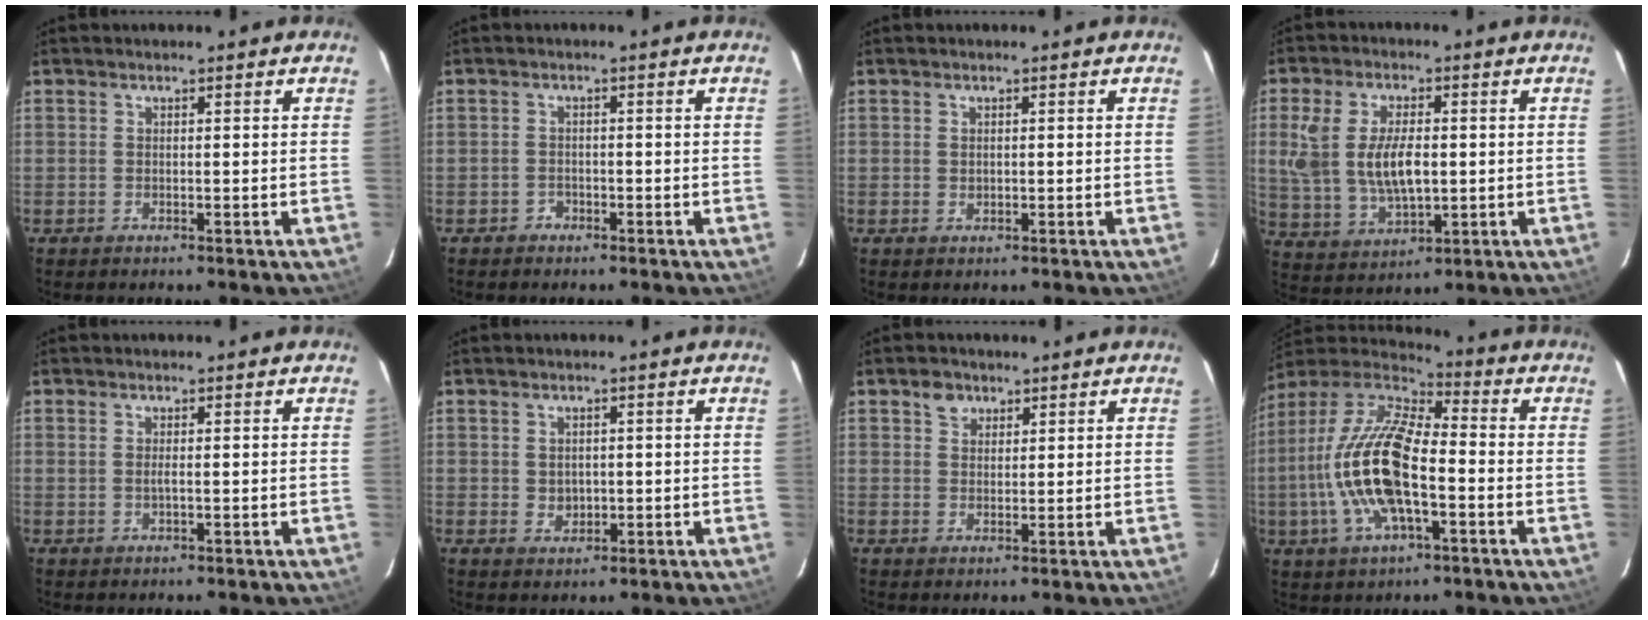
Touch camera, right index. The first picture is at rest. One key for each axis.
{"total": 1.9, "fx": -1.4, "fy": 1.3, "fz": 0.0, "tx": -0.004, "ty": 0.004, "tz": -0.023}
{"total": 0.9, "fx": 0.2, "fy": 0.7, "fz": 0.6, "tx": -0.010, "ty": 0.001, "tz": 0.004}
{"total": 11.9, "fx": 0.6, "fy": 6.2, "fz": 10.1, "tx": -0.207, "ty": 0.001, "tz": 0.023}
{"total": 1.2, "fx": 0.1, "fy": 0.3, "fz": 1.2, "tx": -0.024, "ty": -0.001, "tz": 0.000}
{"total": 2.7, "fx": 0.1, "fy": 2.4, "fz": 1.3, "tx": -0.021, "ty": 0.002, "tz": 0.006}
{"total": 2.8, "fx": 1.7, "fy": 2.1, "fz": 0.8, "tx": -0.010, "ty": 0.009, "tz": 0.029}
{"total": 19.2, "fx": -3.7, "fy": 7.5, "fz": 17.3, "tx": -0.350, "ty": -0.003, "tz": -0.078}